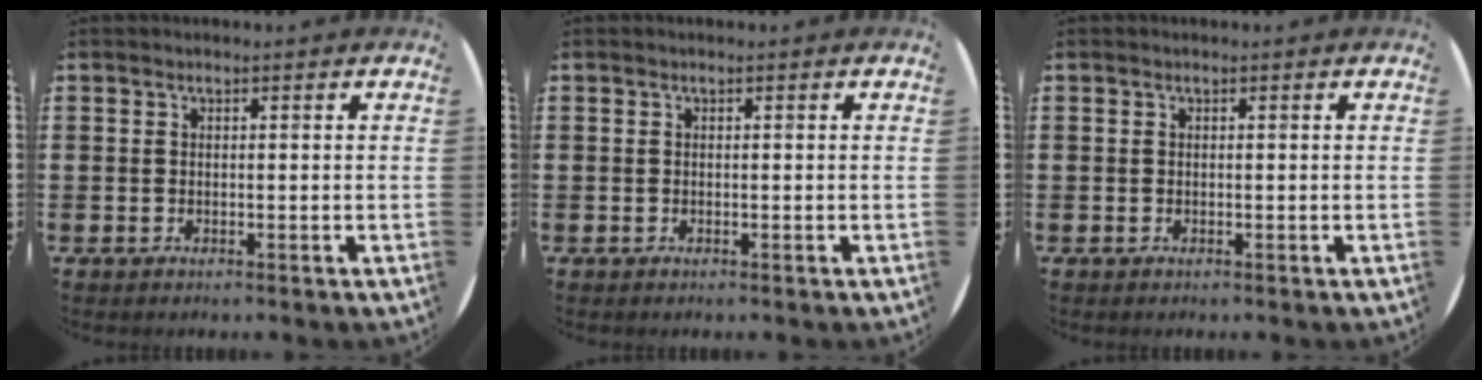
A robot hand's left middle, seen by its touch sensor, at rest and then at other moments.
{"total": 0.0}
{"total": 0.0}